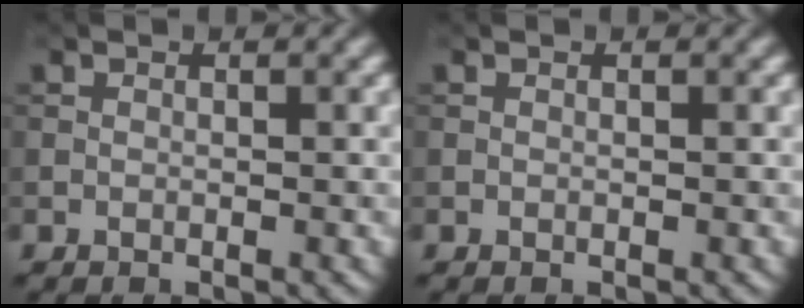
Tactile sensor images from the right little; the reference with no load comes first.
{"total": 0.0}